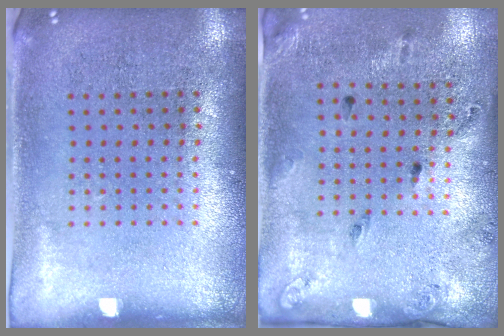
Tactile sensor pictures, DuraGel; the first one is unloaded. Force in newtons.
{"total": 1.8, "press": 1.0, "slide": 1.5}